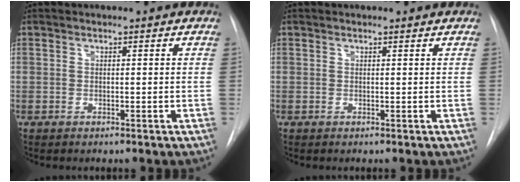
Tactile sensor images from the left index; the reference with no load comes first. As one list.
[{"total": 0.8, "force": [0.8, 0.1, 0.1], "torque": [-0.009, 0.003, 0.010]}]